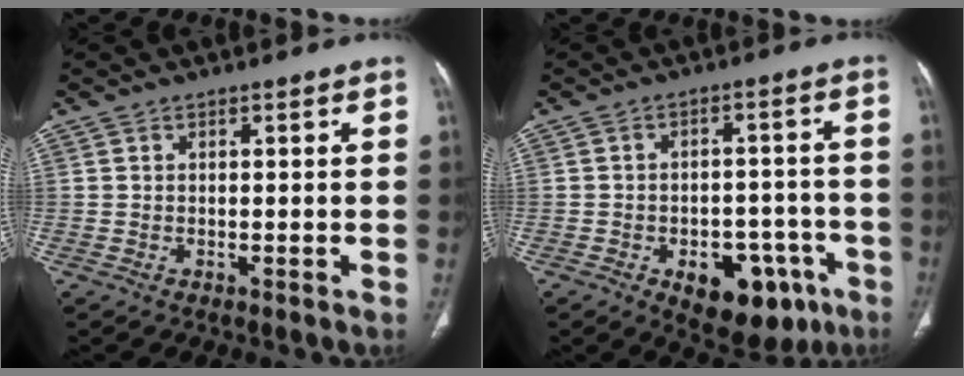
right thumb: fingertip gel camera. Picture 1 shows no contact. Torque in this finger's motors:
{"motor_torque": [1.66, 1.72, -0.14, 0.01, 0.13]}